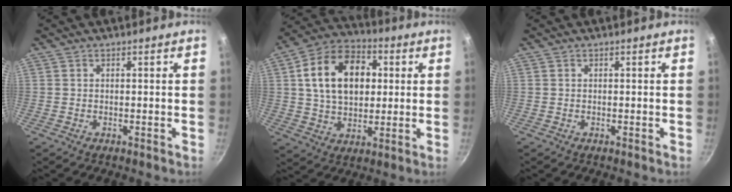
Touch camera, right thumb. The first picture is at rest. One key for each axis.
{"total": 17.0, "fx": 3.2, "fy": 11.8, "fz": 11.8, "tx": -0.166, "ty": 0.016, "tz": 0.043}
{"total": 0.0}